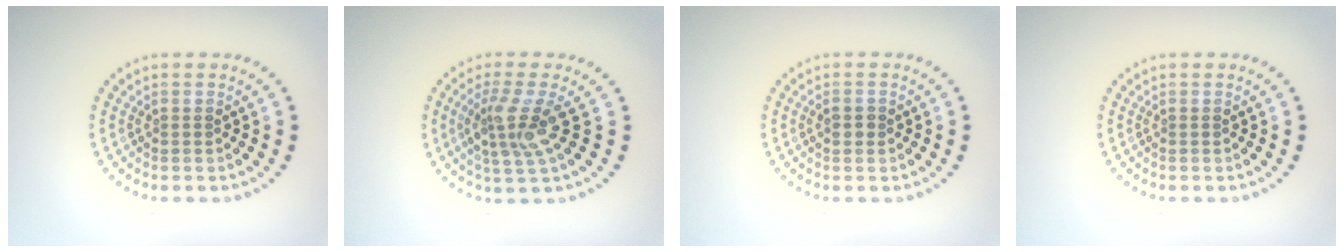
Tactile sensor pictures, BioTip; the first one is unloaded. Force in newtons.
{"total": 3.5, "press": 2.9, "slide": 1.9}
{"total": 1.2, "press": 1.2, "slide": 0.0}
{"total": 0.0}